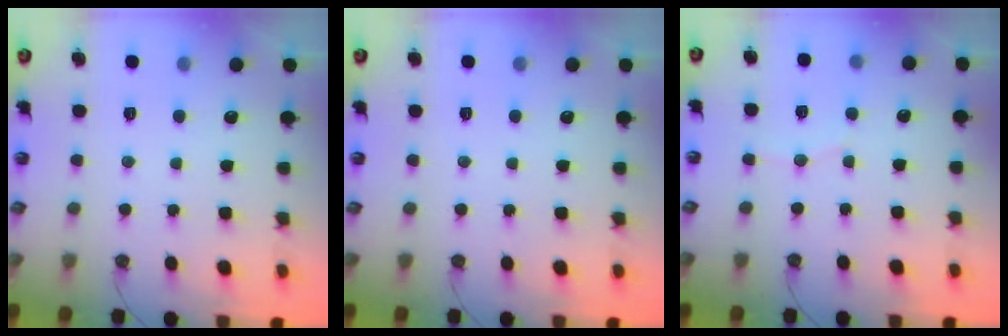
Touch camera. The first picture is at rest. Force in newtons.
{"total": 0.0}
{"total": 5.3, "press": 5.2, "slide": 0.7}